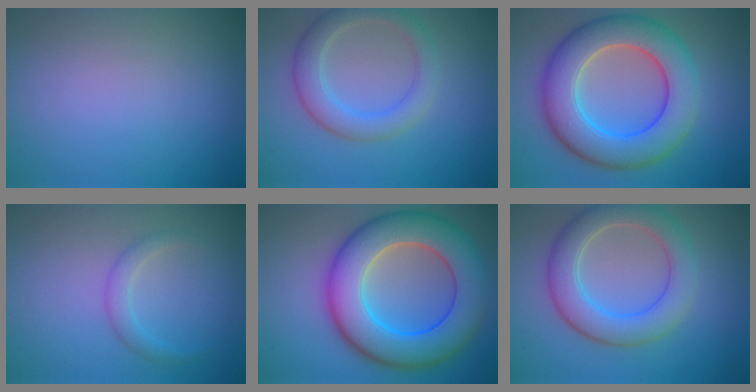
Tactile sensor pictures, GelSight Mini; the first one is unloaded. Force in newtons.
{"total": 4.0, "press": 4.0, "slide": 0.2}
{"total": 9.7, "press": 9.7, "slide": 0.1}
{"total": 1.6, "press": 1.6, "slide": 0.0}
{"total": 11.0, "press": 11.0, "slide": 0.6}
{"total": 5.9, "press": 5.9, "slide": 0.1}